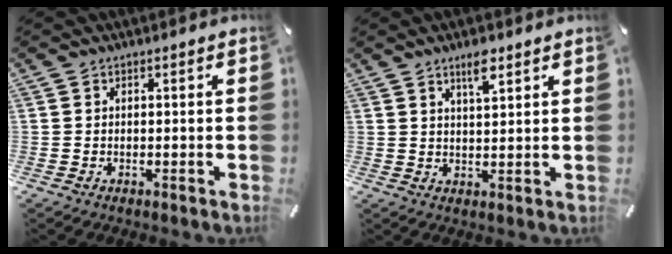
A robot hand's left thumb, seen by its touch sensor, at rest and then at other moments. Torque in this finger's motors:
{"motor_torque": [0.03, -0.01, 0.19, -0.02, 0.05]}